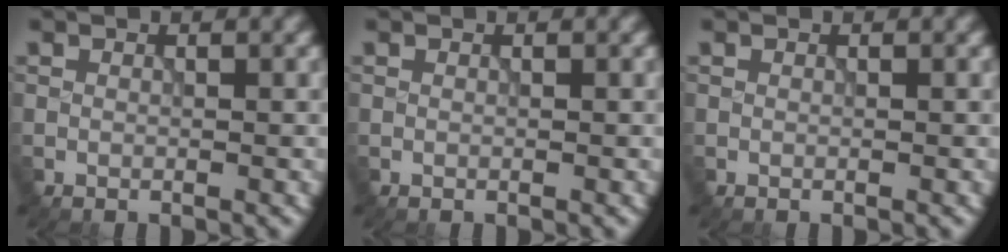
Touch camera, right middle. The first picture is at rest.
{"total": 0.0}
{"total": 0.0}